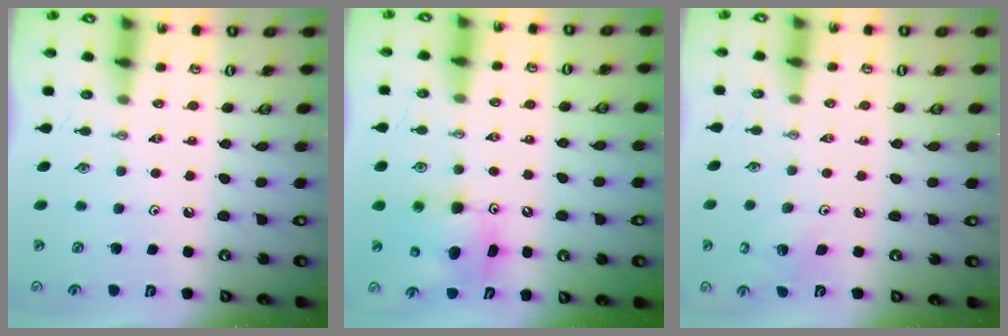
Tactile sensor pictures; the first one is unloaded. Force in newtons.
{"total": 8.2, "press": 8.0, "slide": 1.7}
{"total": 4.8, "press": 4.8, "slide": 0.4}